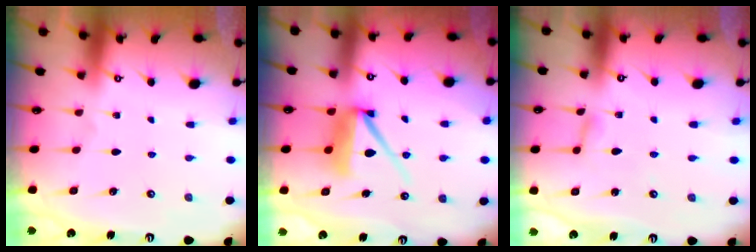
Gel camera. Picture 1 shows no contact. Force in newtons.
{"total": 9.6, "press": 9.5, "slide": 1.0}
{"total": 3.0, "press": 3.0, "slide": 0.3}